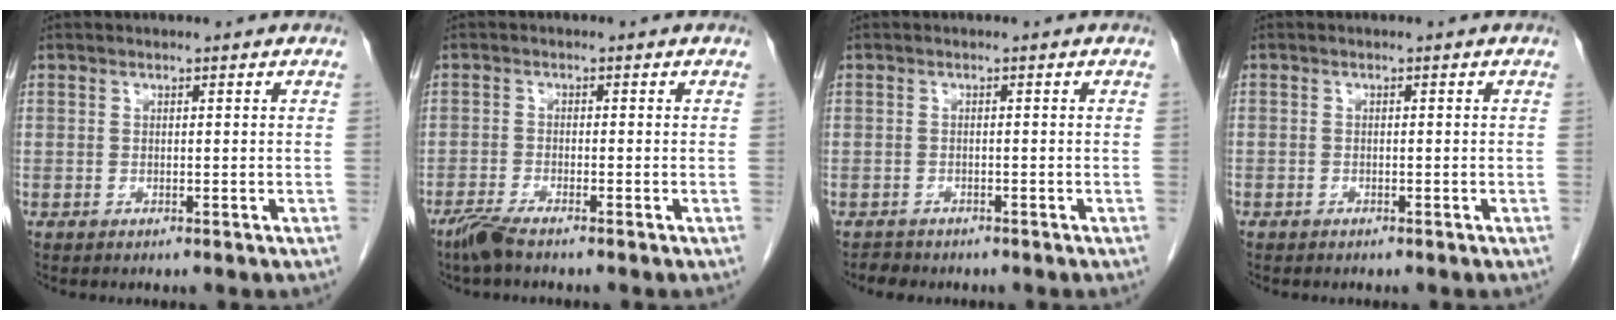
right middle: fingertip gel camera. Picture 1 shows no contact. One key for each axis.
{"total": 3.1, "fx": -2.5, "fy": 0.2, "fz": 1.8, "tx": -0.045, "ty": -0.007, "tz": -0.053}
{"total": 1.7, "fx": -1.5, "fy": 0.7, "fz": 0.2, "tx": -0.013, "ty": -0.003, "tz": -0.024}
{"total": 0.7, "fx": -0.5, "fy": 0.5, "fz": 0.0, "tx": -0.005, "ty": 0.003, "tz": -0.009}